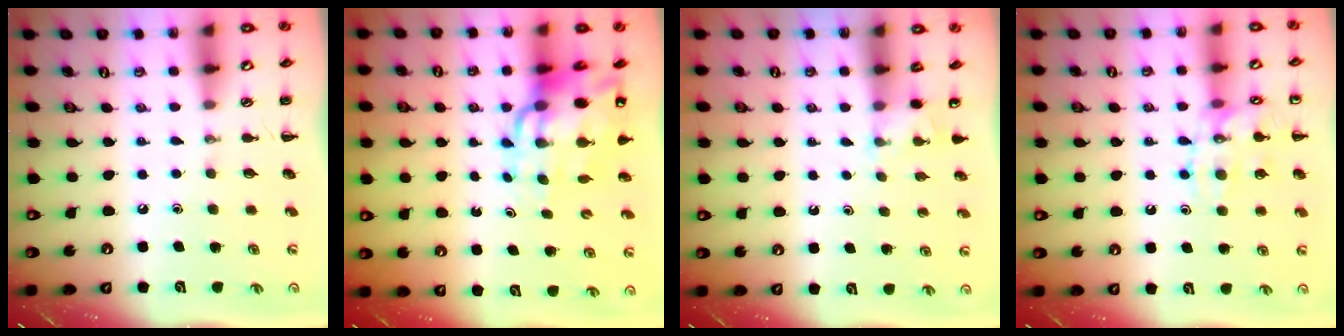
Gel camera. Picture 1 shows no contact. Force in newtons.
{"total": 14.4, "press": 13.8, "slide": 4.1}
{"total": 2.2, "press": 2.2, "slide": 0.6}
{"total": 12.2, "press": 12.2, "slide": 0.8}